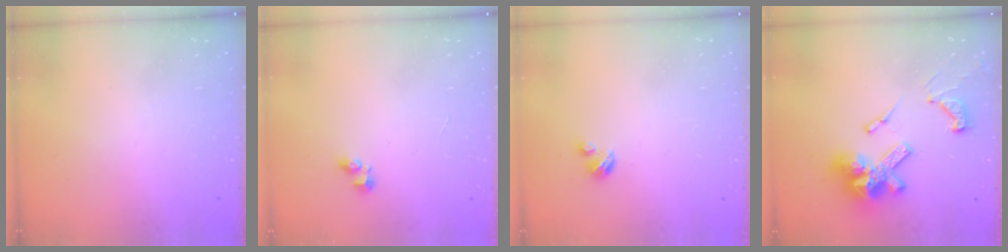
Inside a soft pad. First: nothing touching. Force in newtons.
{"total": 2.5, "press": 2.5, "slide": 0.2}
{"total": 2.9, "press": 2.9, "slide": 0.3}
{"total": 18.8, "press": 18.8, "slide": 1.6}